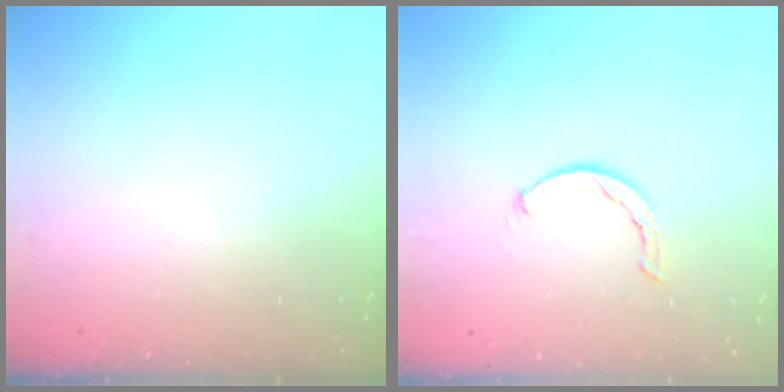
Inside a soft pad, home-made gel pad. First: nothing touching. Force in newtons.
{"total": 1.8, "press": 1.8, "slide": 0.4}